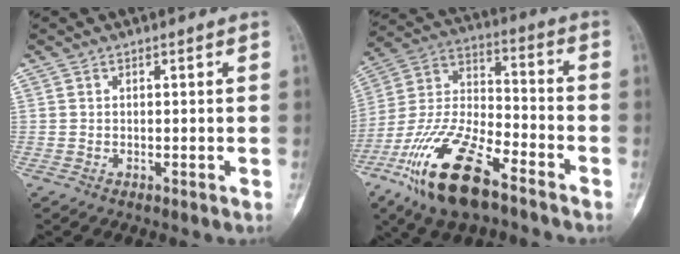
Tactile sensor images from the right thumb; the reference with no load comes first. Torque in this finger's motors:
{"motor_torque": [0.56, 0.48, 1.81, -0.98, 0.58]}